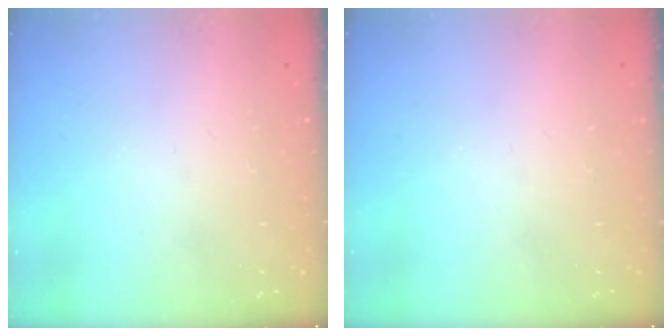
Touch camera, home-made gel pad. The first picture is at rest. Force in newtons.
{"total": 0.0}